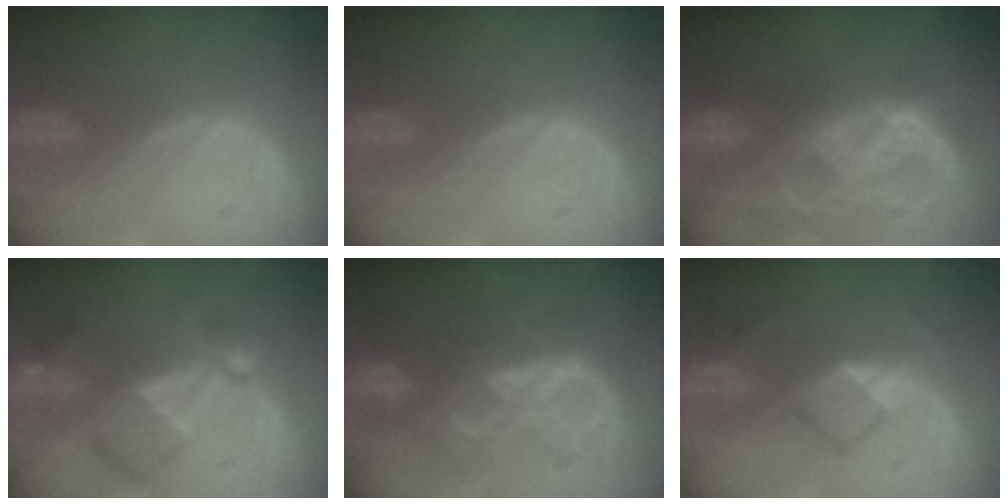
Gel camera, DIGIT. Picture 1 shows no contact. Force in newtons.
{"total": 0.0}
{"total": 11.3, "press": 9.6, "slide": 6.0}
{"total": 7.8, "press": 6.8, "slide": 3.9}
{"total": 7.9, "press": 7.9, "slide": 0.6}
{"total": 5.1, "press": 4.5, "slide": 2.3}